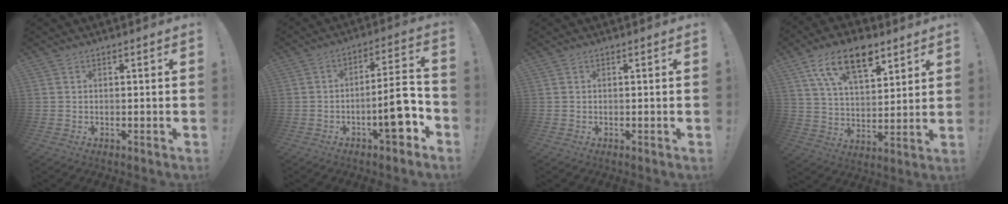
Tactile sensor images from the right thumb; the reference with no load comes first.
{"total": 12.4, "force": [-5.1, 4.0, 10.6], "torque": [-0.133, 0.027, -0.084]}
{"total": 0.0}
{"total": 15.7, "force": [9.4, 7.7, 9.9], "torque": [-0.165, -0.042, 0.169]}